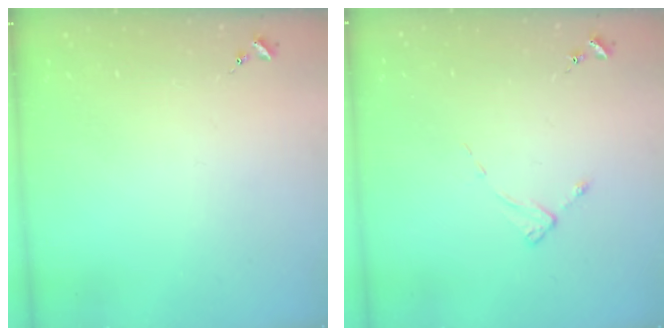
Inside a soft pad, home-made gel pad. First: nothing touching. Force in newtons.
{"total": 2.3, "press": 2.3, "slide": 0.3}